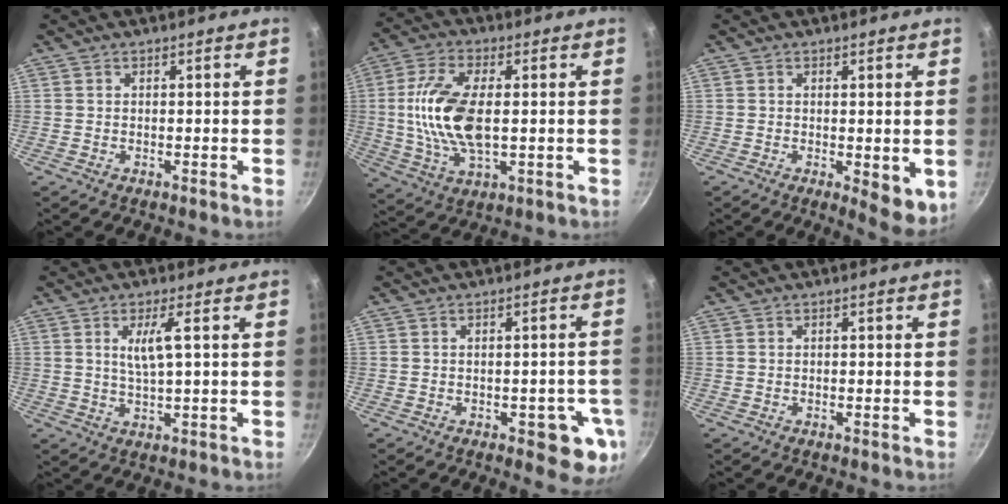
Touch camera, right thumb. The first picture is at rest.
{"total": 14.7, "force": [0.4, 6.9, 13.0], "torque": [-0.269, -0.003, 0.011]}
{"total": 6.0, "force": [-1.1, 2.0, 5.5], "torque": [-0.069, -0.017, -0.010]}
{"total": 4.8, "force": [1.3, 0.6, 4.6], "torque": [-0.099, -0.009, 0.025]}
{"total": 8.3, "force": [-3.3, 3.3, 6.8], "torque": [-0.055, 0.013, -0.035]}
{"total": 0.0}